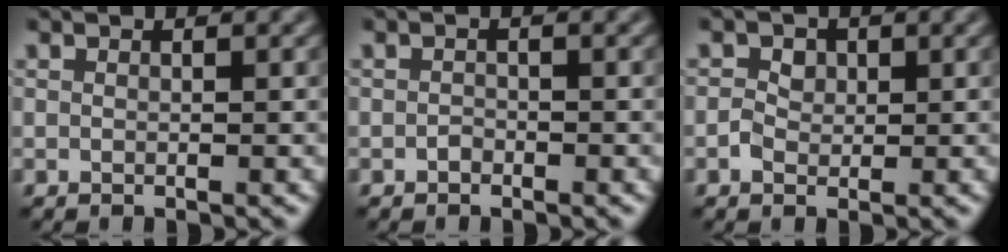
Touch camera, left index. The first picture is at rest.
{"total": 0.6, "force": [-0.6, 0.2, 0.1], "torque": [-0.008, -0.003, -0.011]}
{"total": 1.4, "force": [-0.3, 1.2, 0.6], "torque": [-0.016, -0.001, -0.010]}